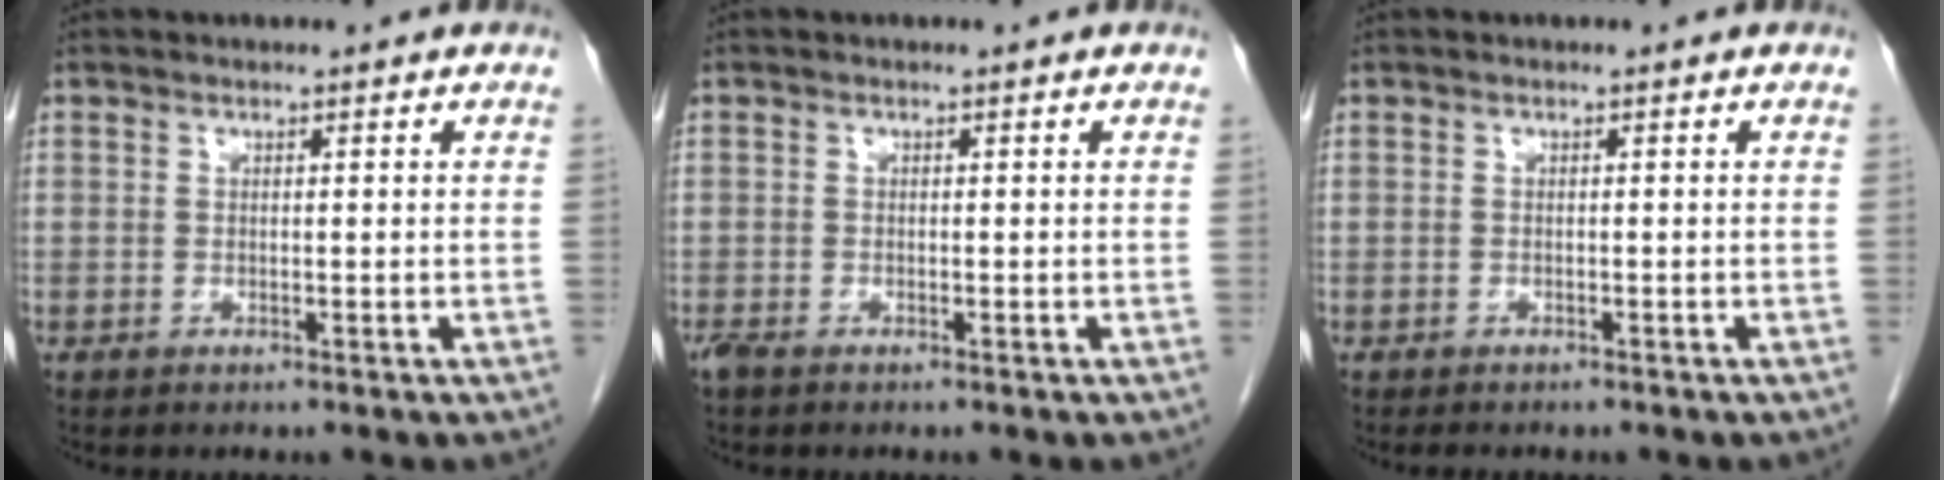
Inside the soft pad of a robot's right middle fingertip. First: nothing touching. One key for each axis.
{"total": 1.2, "fx": -1.0, "fy": 0.3, "fz": 0.6, "tx": -0.021, "ty": -0.005, "tz": -0.018}
{"total": 2.3, "fx": -1.9, "fy": 0.8, "fz": 1.0, "tx": -0.018, "ty": -0.005, "tz": -0.020}